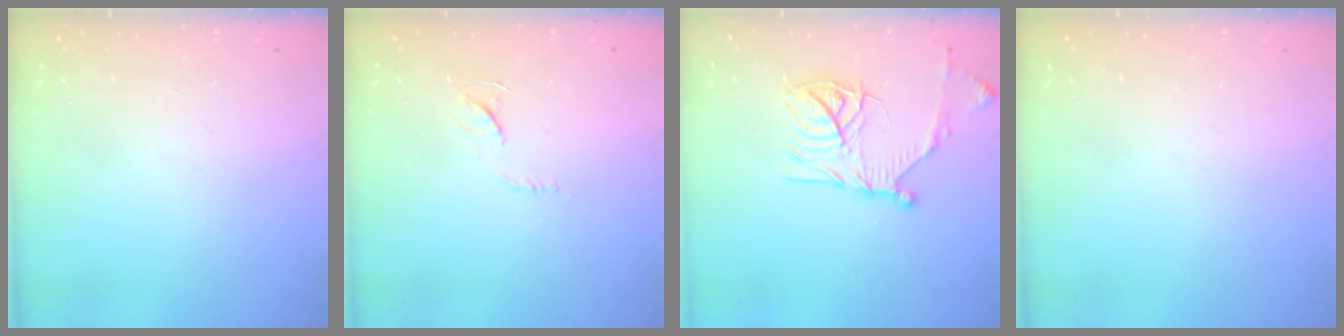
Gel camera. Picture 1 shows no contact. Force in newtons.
{"total": 6.1, "press": 6.1, "slide": 0.3}
{"total": 17.1, "press": 17.1, "slide": 1.1}
{"total": 0.0}